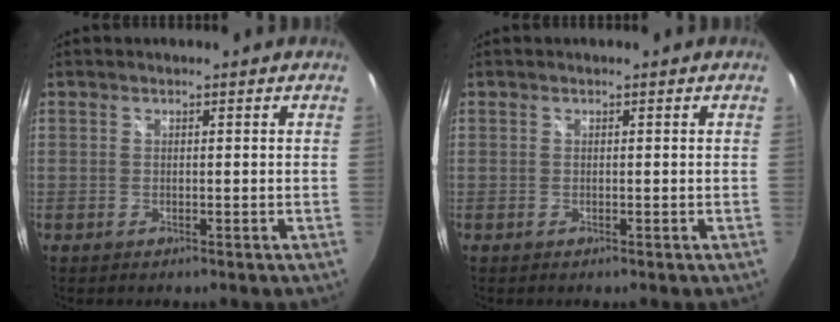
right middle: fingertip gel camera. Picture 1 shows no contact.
{"total": 0.0}